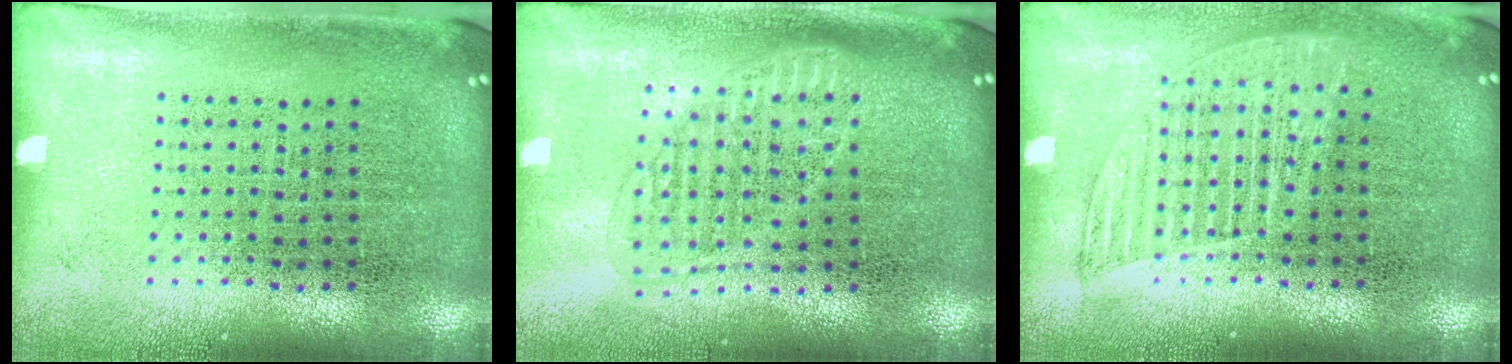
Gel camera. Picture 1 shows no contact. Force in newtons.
{"total": 1.6, "press": 1.3, "slide": 0.8}
{"total": 1.2, "press": 1.1, "slide": 0.6}